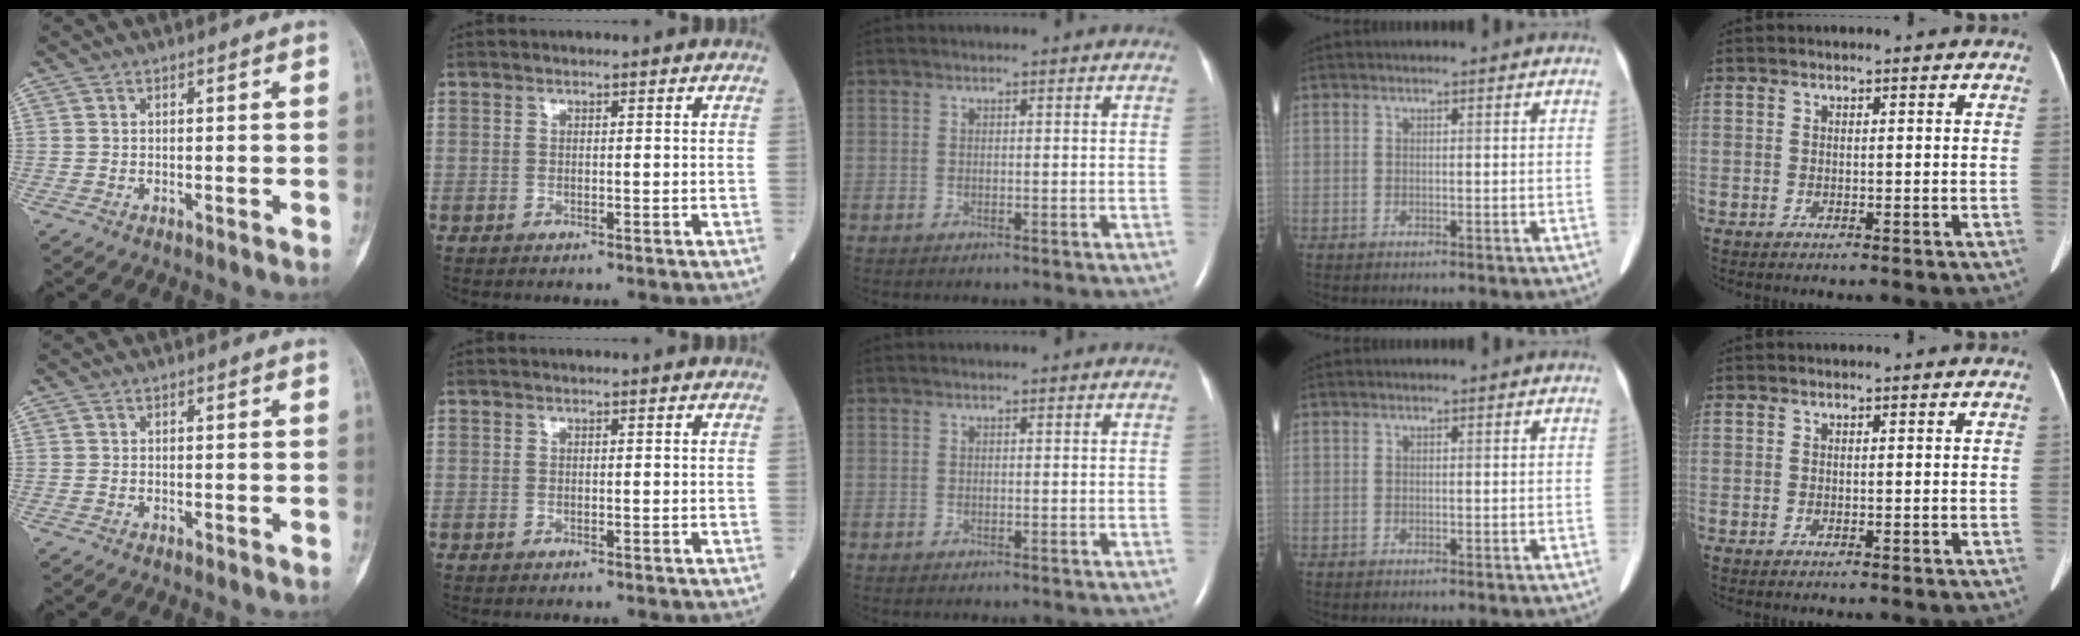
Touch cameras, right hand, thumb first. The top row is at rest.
{}